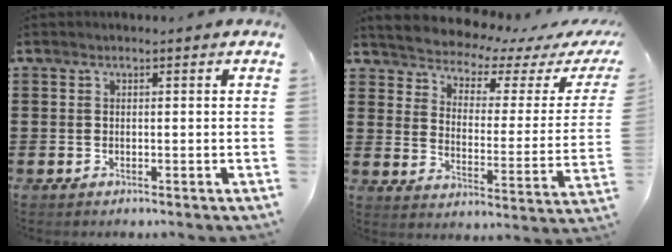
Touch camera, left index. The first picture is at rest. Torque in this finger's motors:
{"motor_torque": [2.14, 0.00, 0.80, 0.05]}